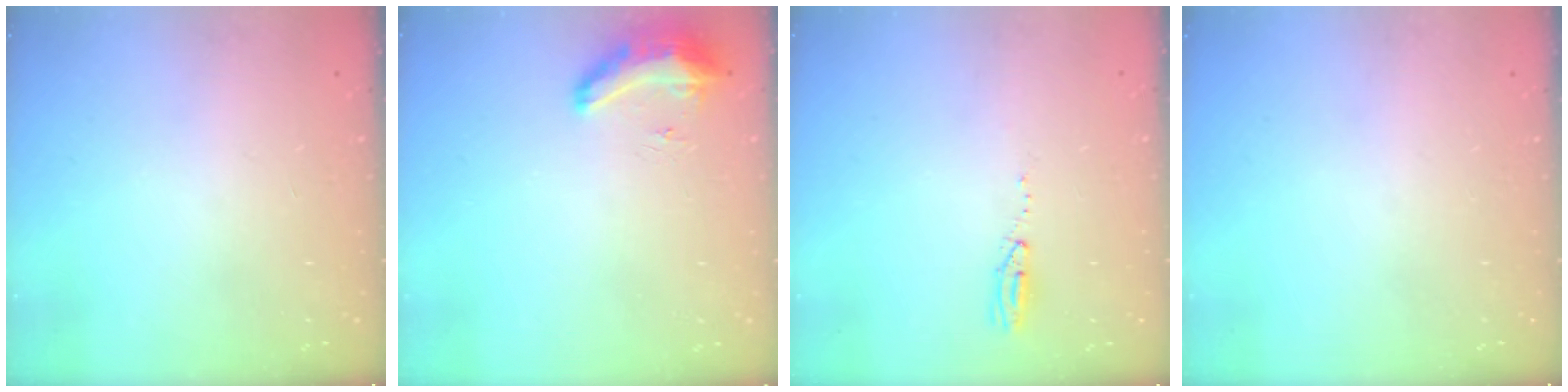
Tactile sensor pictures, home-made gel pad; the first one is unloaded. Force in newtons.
{"total": 16.1, "press": 10.6, "slide": 12.1}
{"total": 14.6, "press": 5.0, "slide": 13.7}
{"total": 0.0}